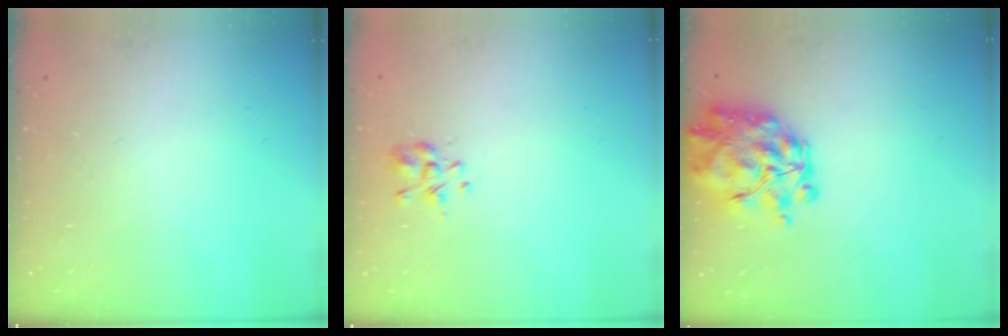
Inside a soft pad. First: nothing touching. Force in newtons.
{"total": 2.5, "press": 2.3, "slide": 0.8}
{"total": 10.1, "press": 9.6, "slide": 3.1}